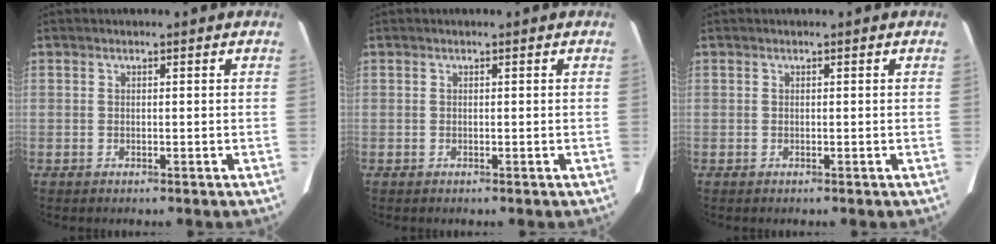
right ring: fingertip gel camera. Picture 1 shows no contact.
{"total": 0.0}
{"total": 0.0}